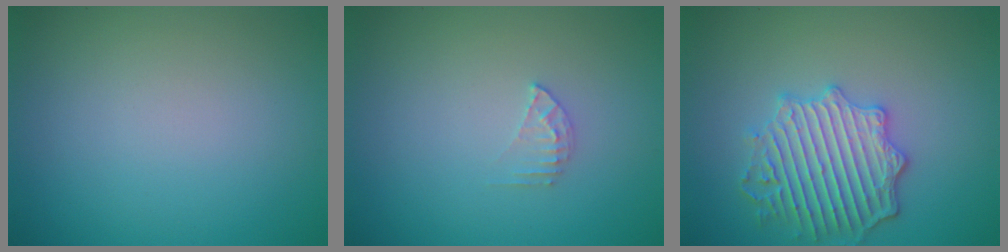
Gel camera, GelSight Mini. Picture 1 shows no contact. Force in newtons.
{"total": 1.3, "press": 1.3, "slide": 0.1}
{"total": 4.9, "press": 4.5, "slide": 1.8}